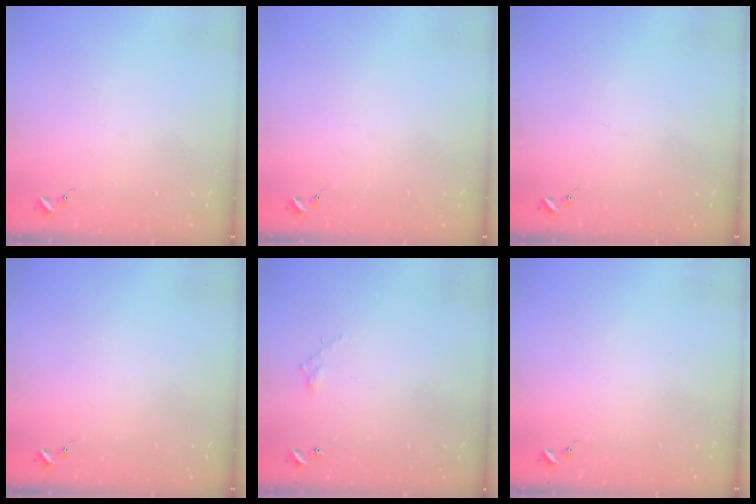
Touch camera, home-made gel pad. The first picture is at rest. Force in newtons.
{"total": 0.0}
{"total": 0.0}
{"total": 0.0}
{"total": 3.8, "press": 3.8, "slide": 0.2}
{"total": 0.0}